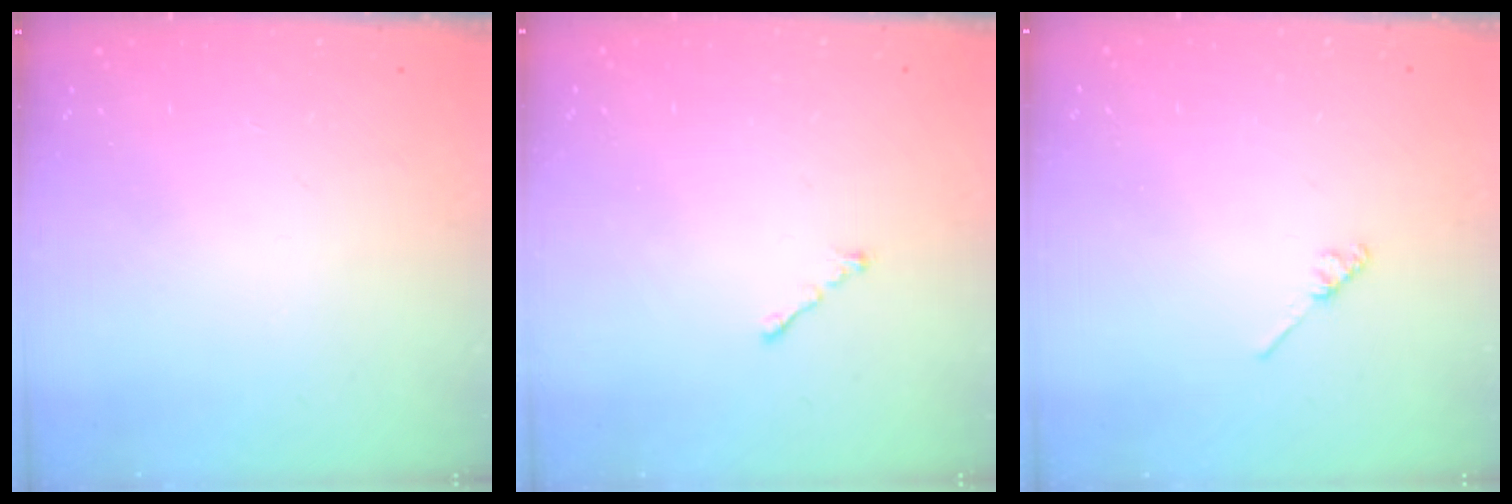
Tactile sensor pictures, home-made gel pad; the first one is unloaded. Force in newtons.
{"total": 0.7, "press": 0.5, "slide": 0.5}
{"total": 2.1, "press": 2.1, "slide": 0.4}